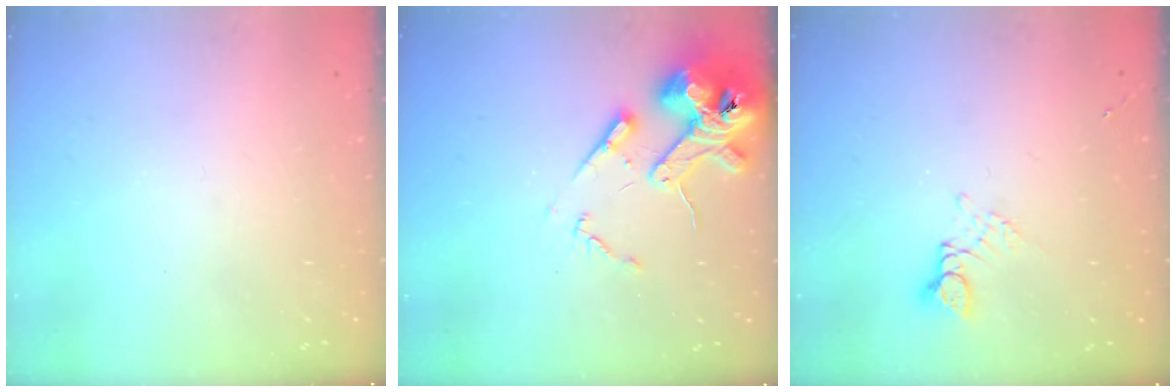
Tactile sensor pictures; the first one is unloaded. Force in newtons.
{"total": 13.7, "press": 13.5, "slide": 2.0}
{"total": 2.8, "press": 2.8, "slide": 0.3}